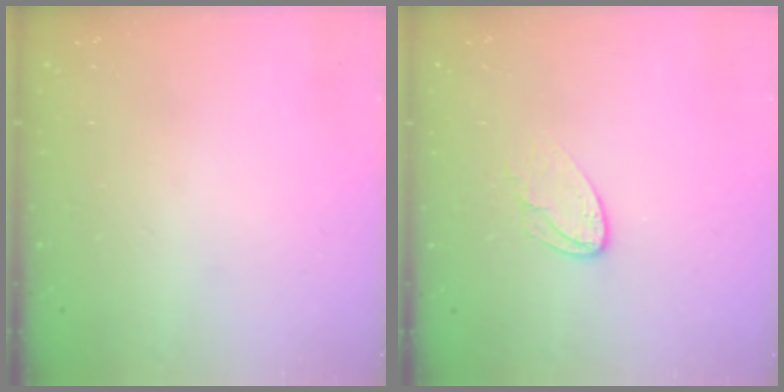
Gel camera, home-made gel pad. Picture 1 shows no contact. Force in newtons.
{"total": 5.0, "press": 5.0, "slide": 0.4}